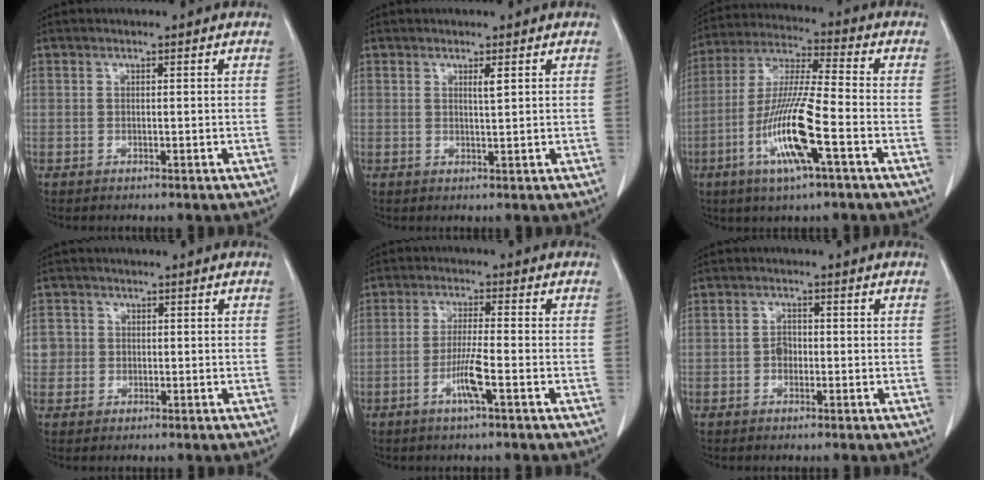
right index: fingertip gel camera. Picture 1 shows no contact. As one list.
[{"total": 1.2, "force": [0.6, -0.1, 1.0], "torque": [-0.021, -0.005, 0.010]}, {"total": 13.8, "force": [-5.0, 0.6, 12.9], "torque": [-0.264, -0.012, -0.097]}, {"total": 3.0, "force": [0.1, 3.0, 0.2], "torque": [0.009, 0.009, 0.000]}, {"total": 5.2, "force": [-2.2, -0.3, 4.7], "torque": [-0.093, -0.008, -0.045]}, {"total": 1.8, "force": [-0.5, 1.3, 1.1], "torque": [-0.017, 0.006, -0.008]}]